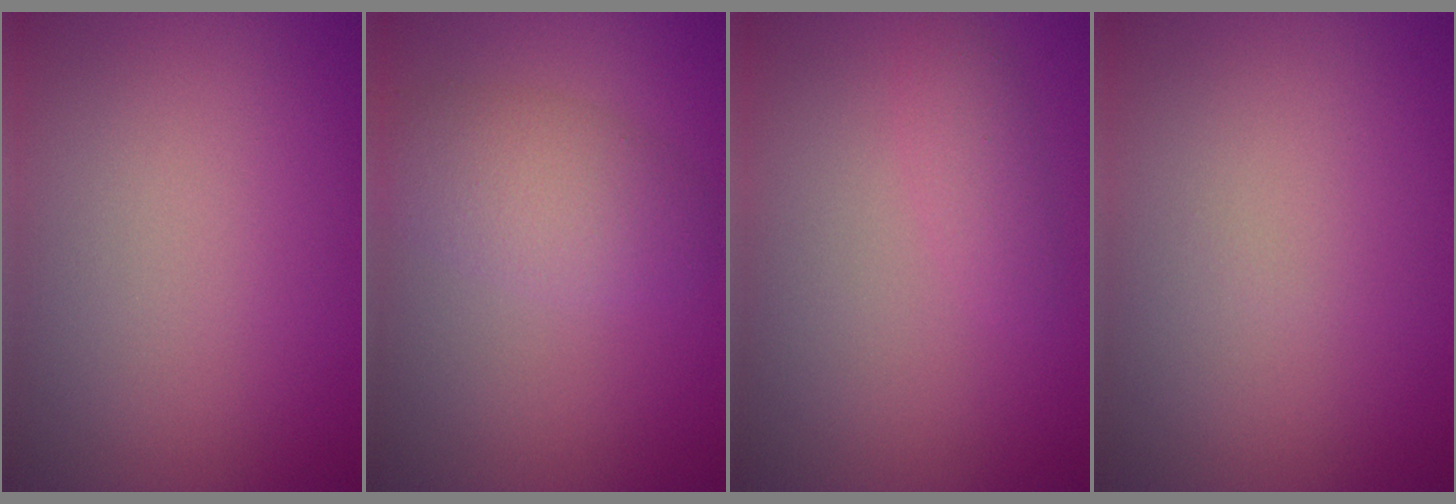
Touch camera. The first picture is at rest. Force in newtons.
{"total": 3.5, "press": 3.5, "slide": 0.2}
{"total": 1.3, "press": 1.3, "slide": 0.0}
{"total": 0.0}